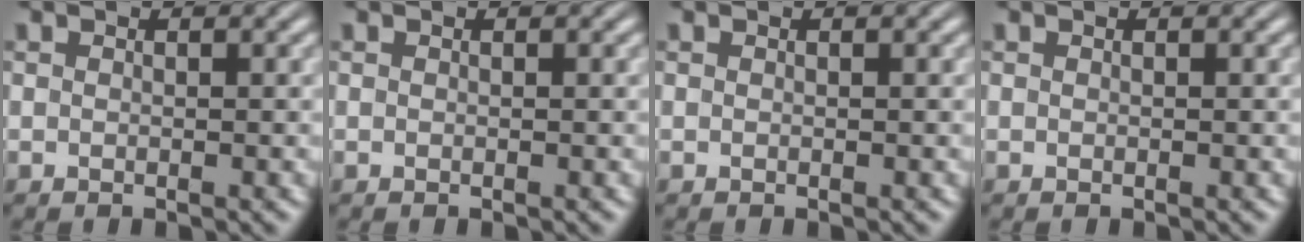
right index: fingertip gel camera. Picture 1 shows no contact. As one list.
[{"total": 0.0}, {"total": 0.0}, {"total": 0.0}]